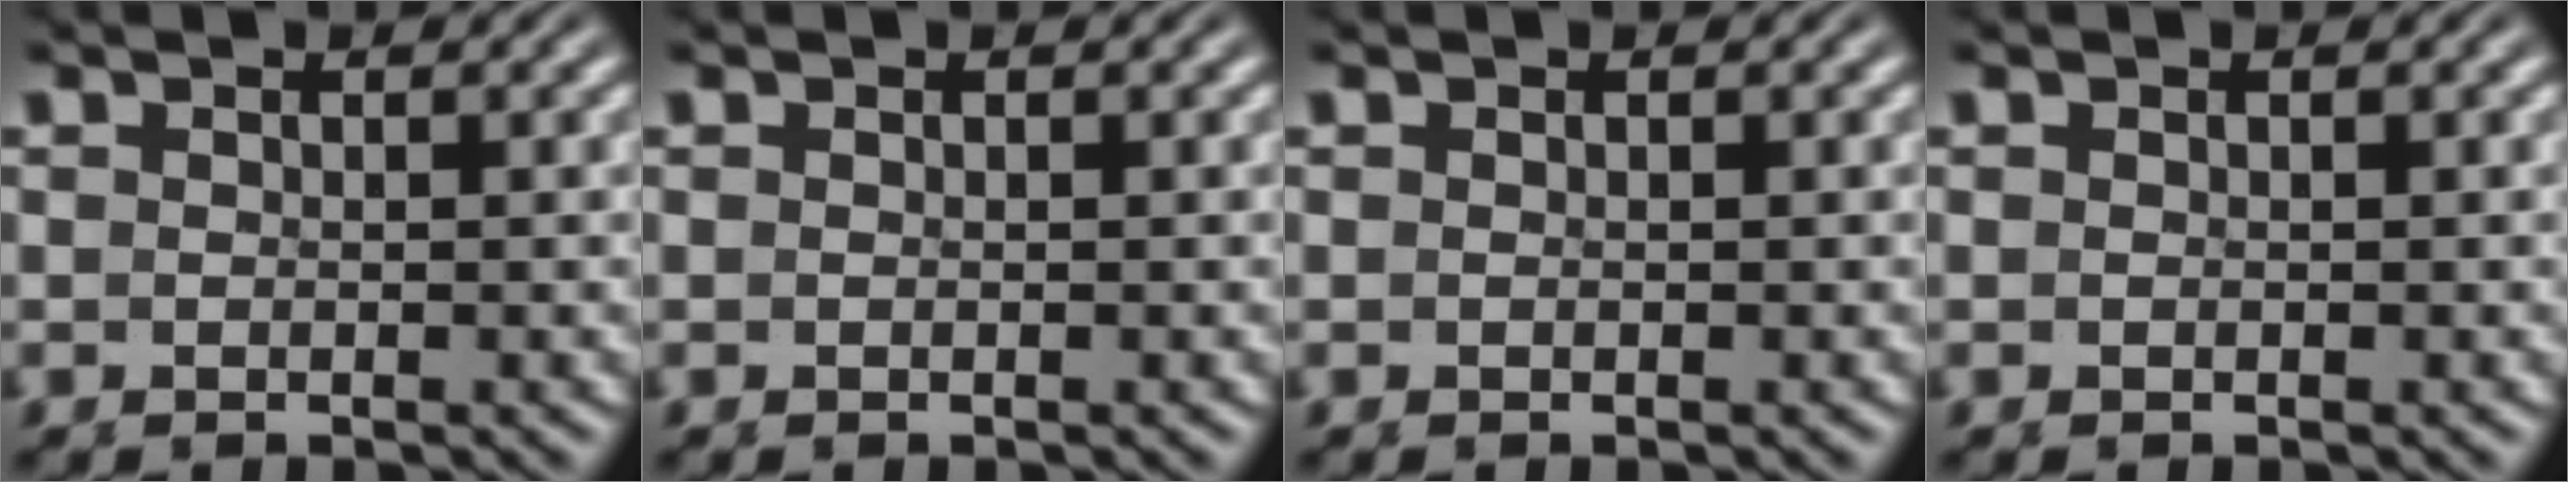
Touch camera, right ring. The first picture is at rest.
{"total": 1.5, "force": [-0.3, -1.4, -0.5], "torque": [0.016, -0.011, 0.006]}
{"total": 0.0}
{"total": 0.0}